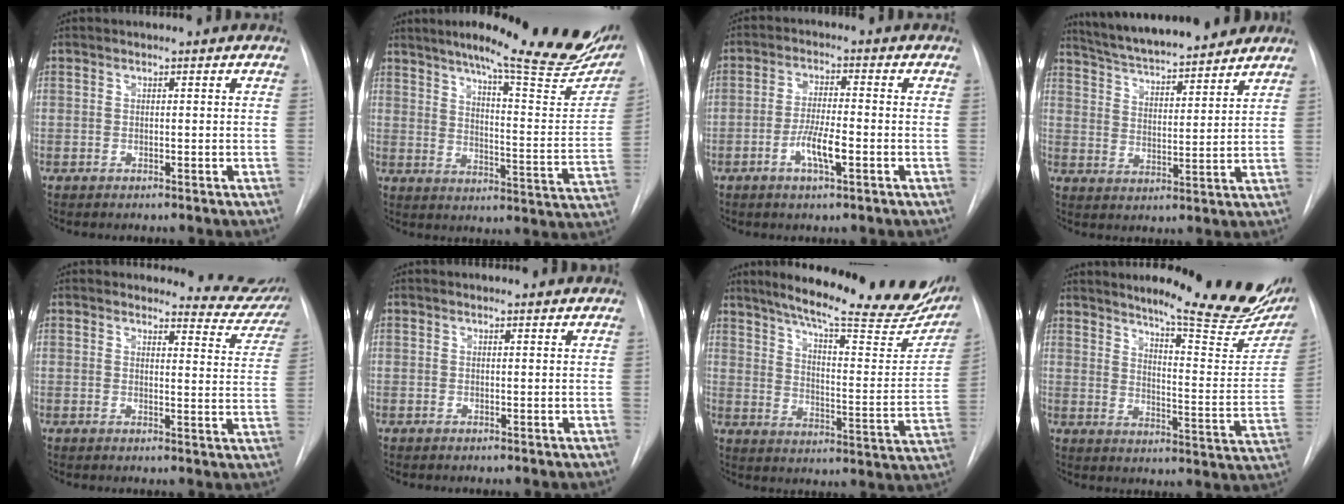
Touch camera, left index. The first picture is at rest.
{"total": 25.9, "force": [20.1, 3.1, 16.1], "torque": [-0.215, -0.047, 0.251]}
{"total": 5.5, "force": [-2.3, 0.8, 4.9], "torque": [-0.095, -0.006, -0.044]}
{"total": 16.2, "force": [14.5, 2.2, 6.9], "torque": [-0.115, 0.011, 0.227]}
{"total": 8.9, "force": [8.8, 1.5, -0.4], "torque": [0.033, -0.069, 0.069]}
{"total": 1.7, "force": [1.7, 0.2, 0.2], "torque": [-0.011, 0.006, 0.014]}
{"total": 28.4, "force": [23.2, 5.0, 15.5], "torque": [-0.223, -0.054, 0.293]}
{"total": 22.6, "force": [18.3, 2.7, 13.0], "torque": [-0.177, -0.073, 0.227]}